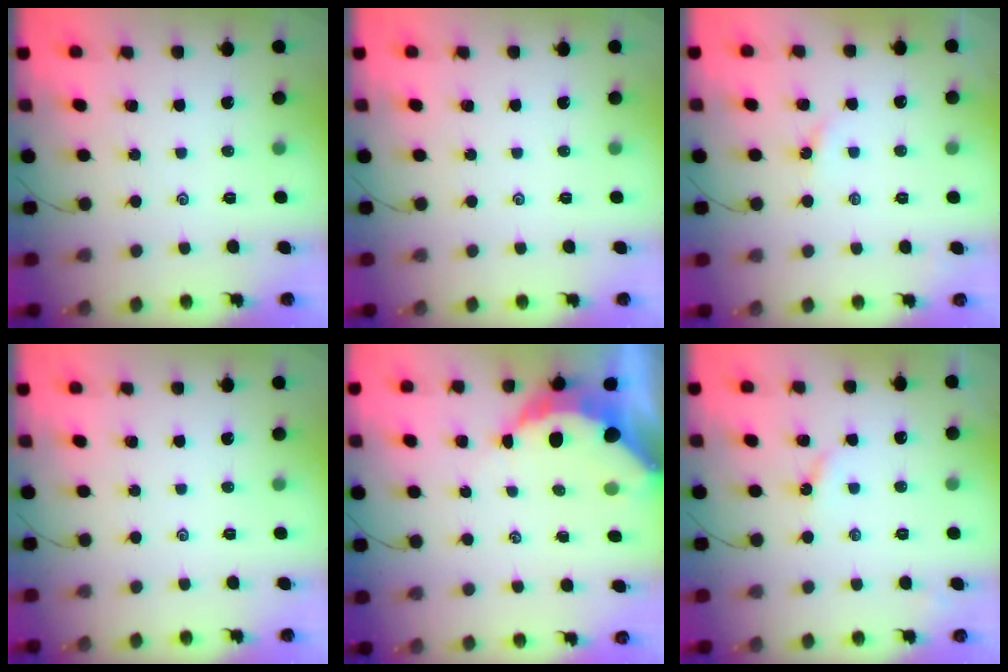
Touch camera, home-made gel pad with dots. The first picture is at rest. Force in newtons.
{"total": 0.0}
{"total": 1.9, "press": 1.8, "slide": 0.3}
{"total": 0.0}
{"total": 8.0, "press": 8.0, "slide": 0.8}
{"total": 2.7, "press": 2.7, "slide": 0.4}